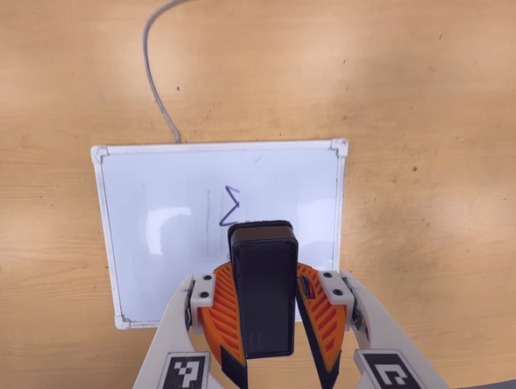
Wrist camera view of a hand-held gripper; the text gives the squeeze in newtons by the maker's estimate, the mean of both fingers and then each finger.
{"total": 9.8, "left": 10.5, "right": 9.2}